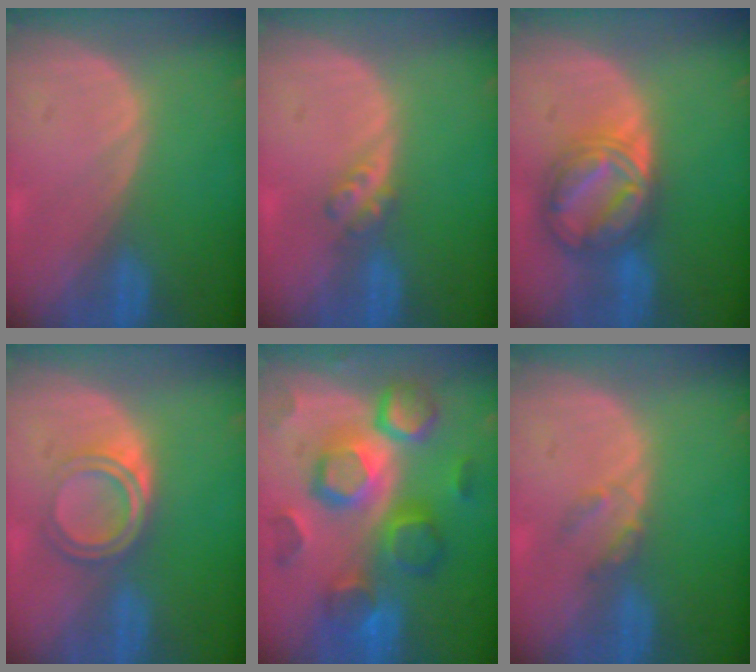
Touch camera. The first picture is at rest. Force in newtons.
{"total": 2.7, "press": 2.3, "slide": 1.3}
{"total": 8.2, "press": 8.2, "slide": 0.6}
{"total": 4.7, "press": 4.6, "slide": 0.7}
{"total": 12.4, "press": 12.4, "slide": 1.1}
{"total": 2.2, "press": 2.1, "slide": 0.4}